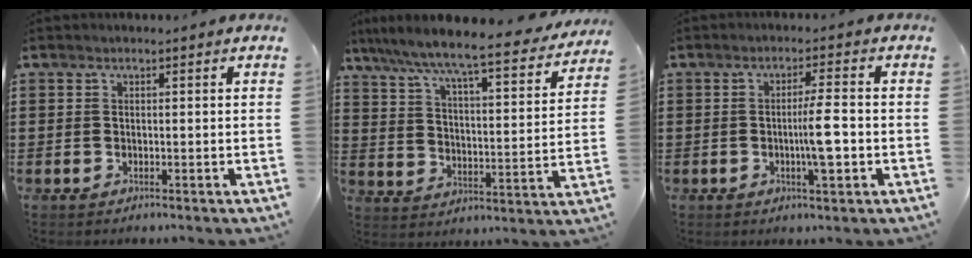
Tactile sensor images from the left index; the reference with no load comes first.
{"total": 7.4, "force": [6.7, -0.3, 3.2], "torque": [-0.094, -0.051, 0.107]}
{"total": 5.7, "force": [-0.9, 0.7, 5.6], "torque": [-0.087, -0.001, -0.021]}